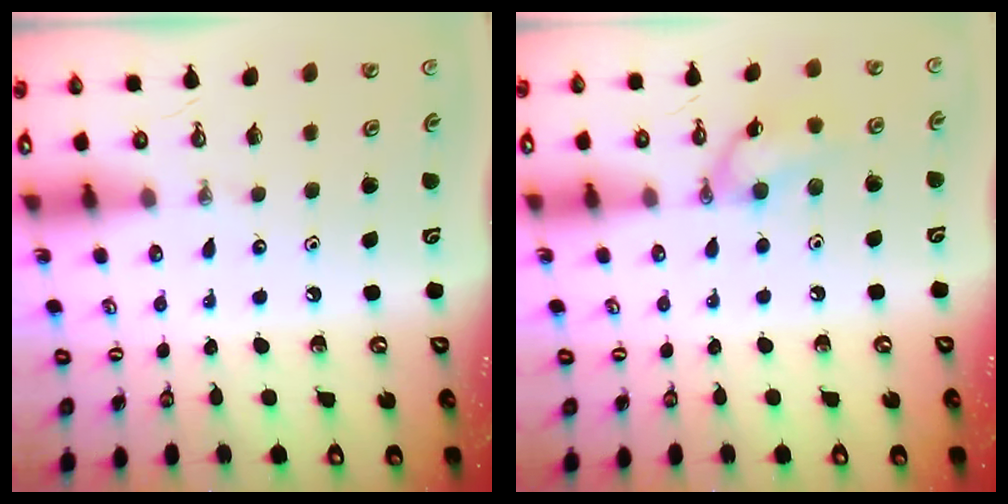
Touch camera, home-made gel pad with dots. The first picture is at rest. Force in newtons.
{"total": 9.5, "press": 9.5, "slide": 0.5}